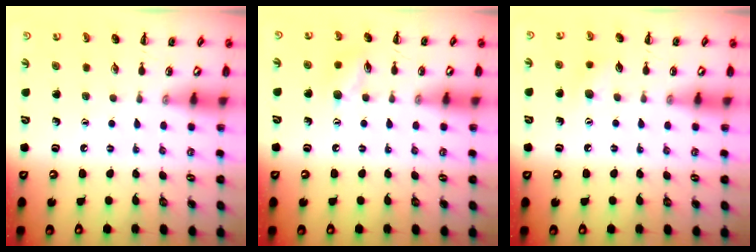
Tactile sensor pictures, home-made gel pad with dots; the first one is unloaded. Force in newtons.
{"total": 7.7, "press": 7.7, "slide": 0.9}
{"total": 7.7, "press": 7.5, "slide": 1.8}